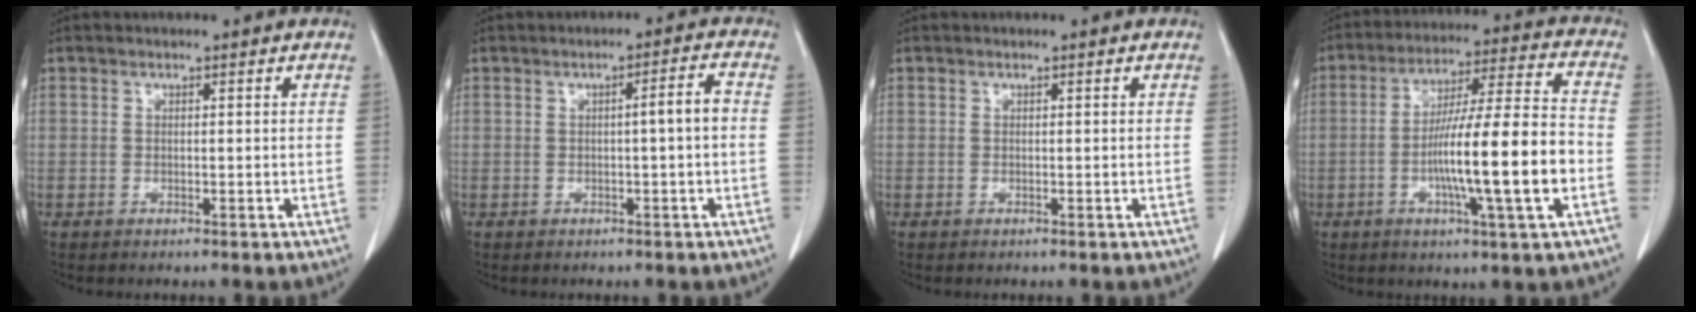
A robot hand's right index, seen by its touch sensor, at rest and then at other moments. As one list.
[{"total": 3.0, "force": [-0.1, -0.1, 3.0], "torque": [-0.043, 0.004, -0.002]}, {"total": 0.0}, {"total": 15.9, "force": [-3.7, 0.1, 15.5], "torque": [-0.264, 0.002, -0.066]}]